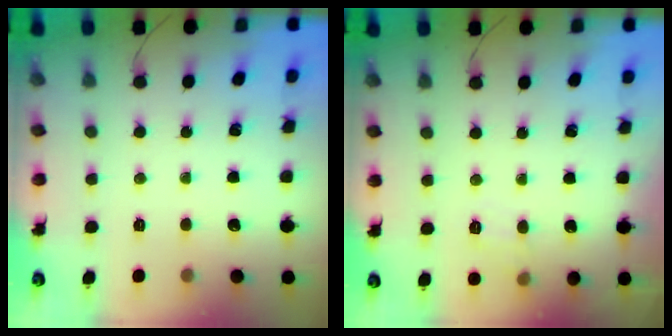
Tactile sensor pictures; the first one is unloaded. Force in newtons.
{"total": 3.6, "press": 3.3, "slide": 1.6}